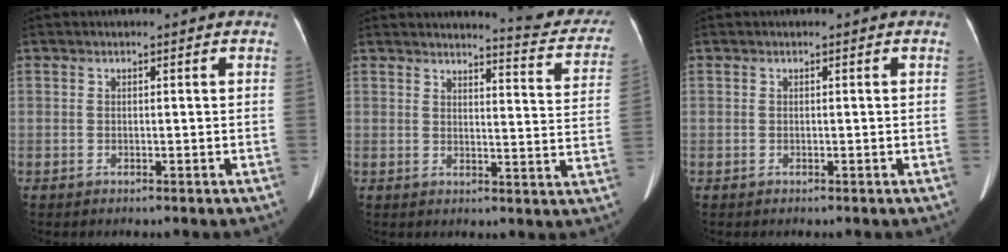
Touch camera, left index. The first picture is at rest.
{"total": 10.7, "force": [10.3, 1.0, 2.6], "torque": [-0.014, -0.051, 0.098]}
{"total": 0.0}